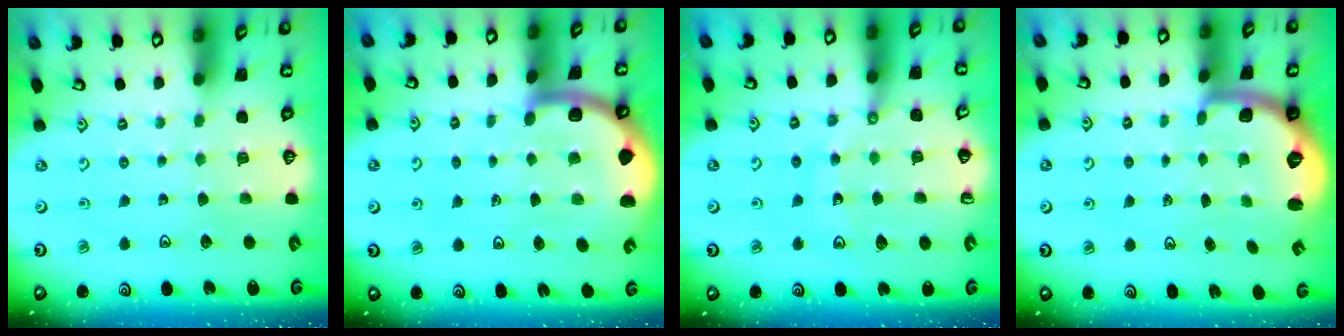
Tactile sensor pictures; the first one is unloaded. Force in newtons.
{"total": 5.2, "press": 5.1, "slide": 0.7}
{"total": 11.9, "press": 11.8, "slide": 1.5}
{"total": 1.9, "press": 1.8, "slide": 0.5}